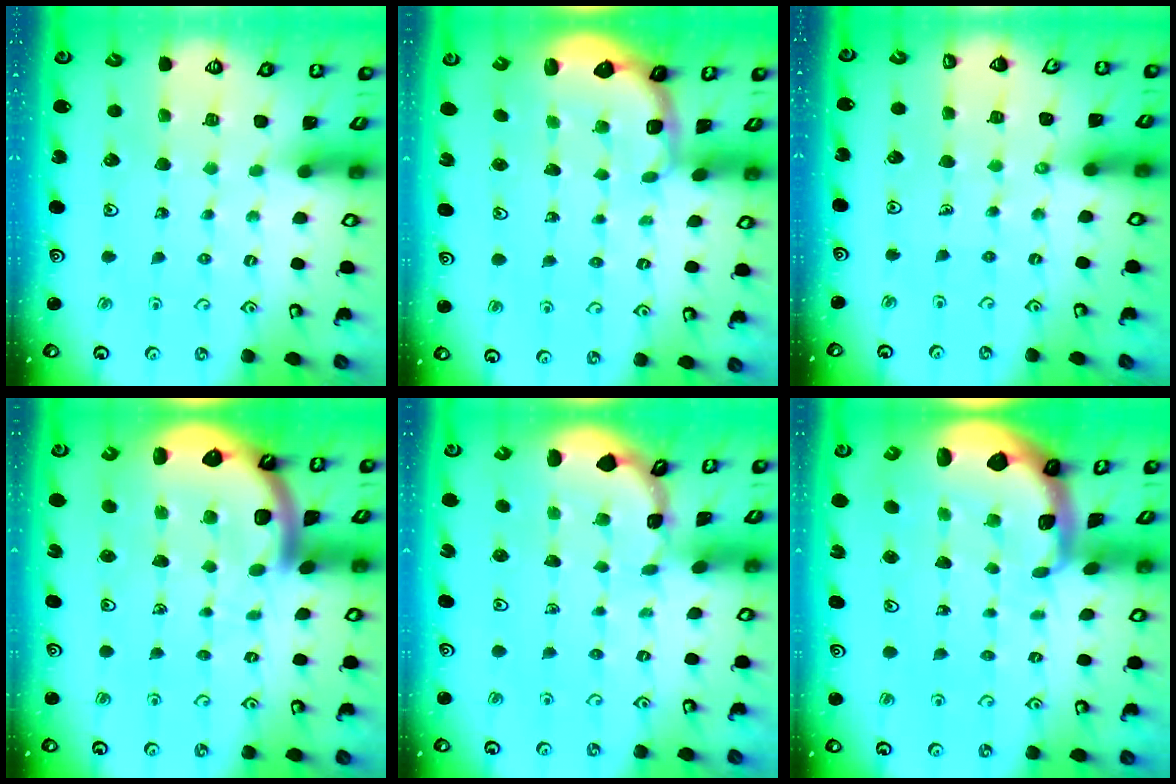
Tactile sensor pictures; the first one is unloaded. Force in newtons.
{"total": 2.3, "press": 1.7, "slide": 1.5}
{"total": 1.7, "press": 1.7, "slide": 0.2}
{"total": 5.9, "press": 5.8, "slide": 0.7}
{"total": 0.7, "press": 0.7, "slide": 0.1}
{"total": 2.9, "press": 2.9, "slide": 0.5}